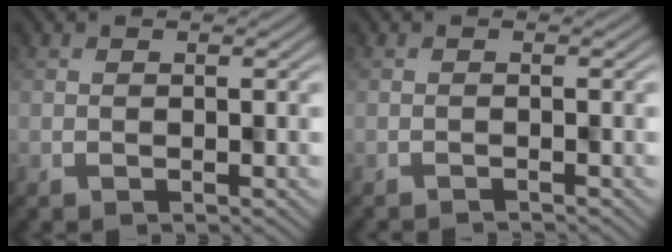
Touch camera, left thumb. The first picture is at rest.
{"total": 1.1, "force": [-1.1, -0.1, 0.1], "torque": [0.003, 0.001, -0.020]}